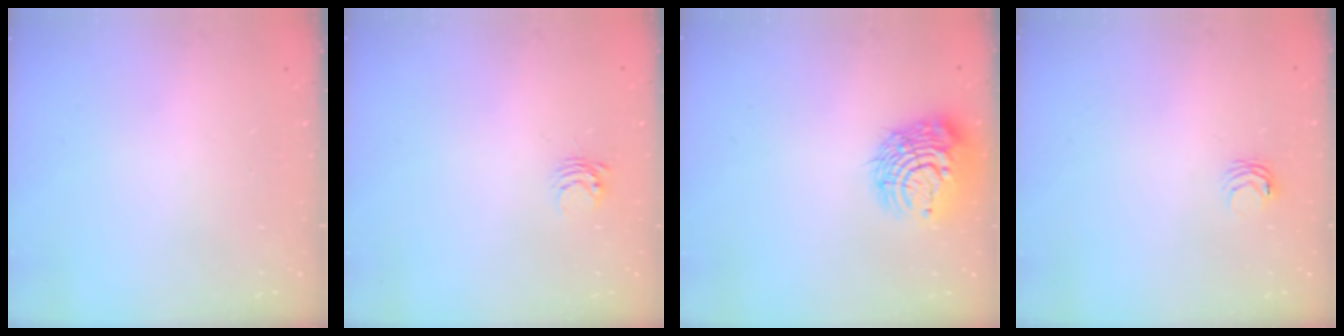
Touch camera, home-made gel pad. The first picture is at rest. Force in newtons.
{"total": 3.8, "press": 3.8, "slide": 0.3}
{"total": 12.8, "press": 12.7, "slide": 1.4}
{"total": 3.1, "press": 3.1, "slide": 0.3}